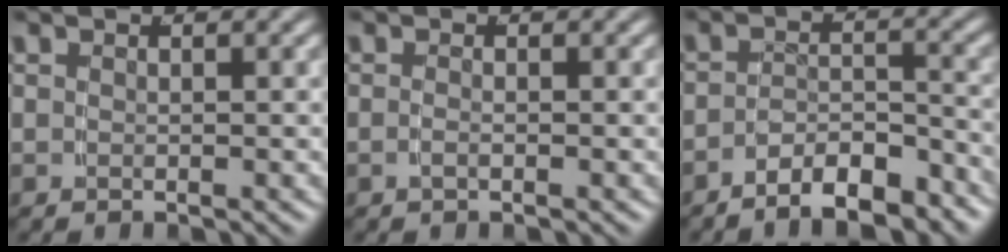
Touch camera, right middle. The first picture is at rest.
{"total": 0.8, "force": [-0.6, -0.2, 0.4], "torque": [-0.012, -0.005, -0.008]}
{"total": 6.3, "force": [-5.8, 1.3, 2.0], "torque": [-0.022, -0.013, -0.093]}